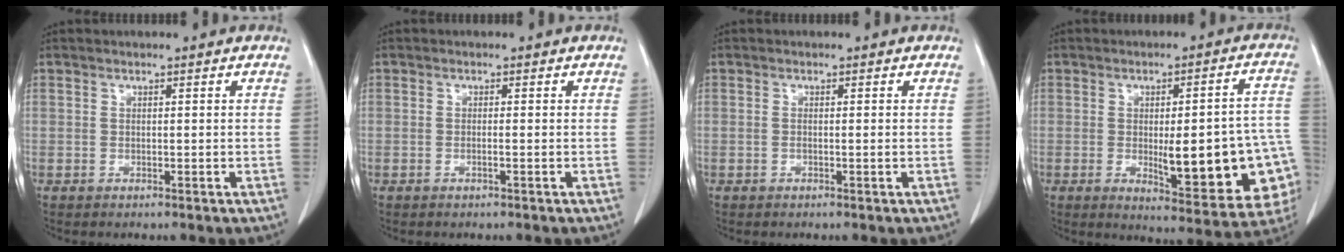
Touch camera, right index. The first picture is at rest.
{"total": 0.7, "force": [-0.3, -0.1, 0.7], "torque": [-0.012, 0.001, -0.005]}
{"total": 0.9, "force": [-0.2, 0.0, 0.9], "torque": [-0.015, 0.000, -0.001]}
{"total": 18.8, "force": [-3.5, 4.7, 17.9], "torque": [-0.153, 0.021, -0.021]}